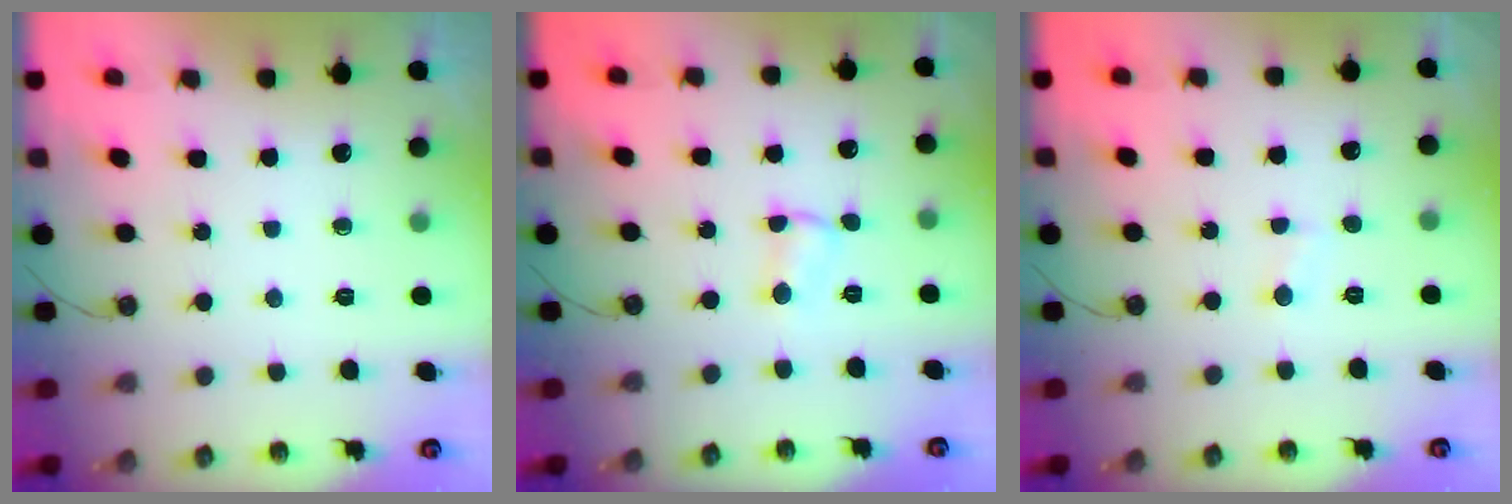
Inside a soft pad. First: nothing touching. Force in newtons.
{"total": 2.5, "press": 2.5, "slide": 0.4}
{"total": 1.7, "press": 1.6, "slide": 0.6}